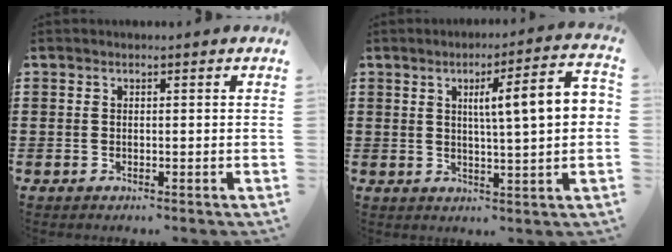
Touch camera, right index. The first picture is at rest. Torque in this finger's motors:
{"motor_torque": [1.27, -0.16, 0.49, 0.21]}